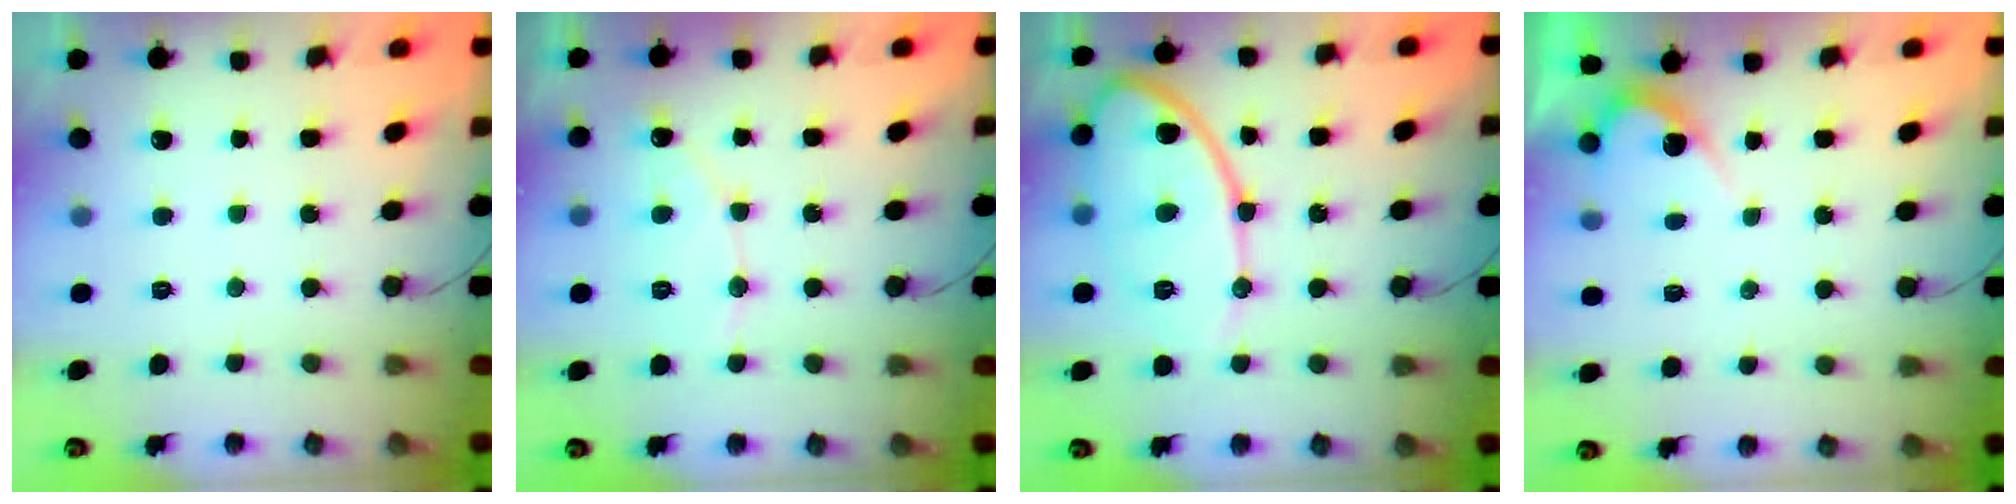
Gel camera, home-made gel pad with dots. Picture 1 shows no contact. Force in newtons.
{"total": 6.5, "press": 6.5, "slide": 0.5}
{"total": 15.3, "press": 15.3, "slide": 1.2}
{"total": 3.8, "press": 3.8, "slide": 0.2}